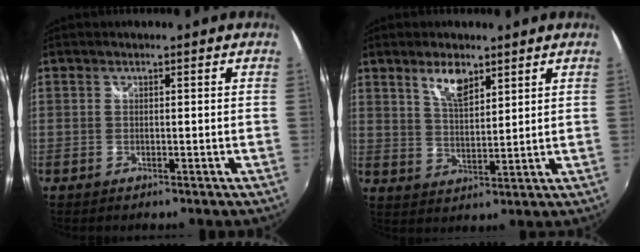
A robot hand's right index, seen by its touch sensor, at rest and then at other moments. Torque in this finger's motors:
{"motor_torque": [0.47, 0.23, 0.31, 0.07]}